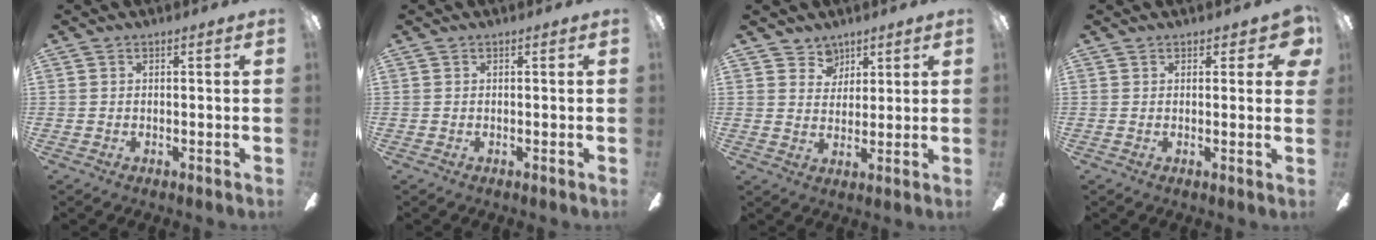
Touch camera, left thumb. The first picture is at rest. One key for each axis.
{"total": 0.0}
{"total": 5.3, "fx": 3.9, "fy": 3.7, "fz": 0.1, "tx": 0.001, "ty": -0.017, "tz": 0.070}
{"total": 4.0, "fx": 2.0, "fy": 1.9, "fz": 3.0, "tx": -0.027, "ty": -0.005, "tz": 0.030}